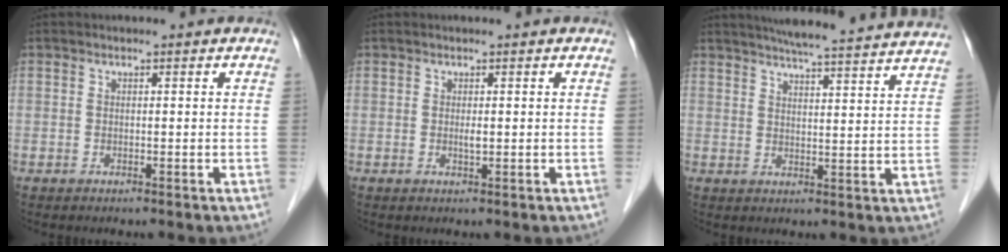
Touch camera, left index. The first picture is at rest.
{"total": 0.7, "force": [0.1, 0.1, 0.7], "torque": [-0.017, -0.003, 0.003]}
{"total": 19.3, "force": [17.8, -0.5, 7.3], "torque": [-0.118, -0.015, 0.222]}